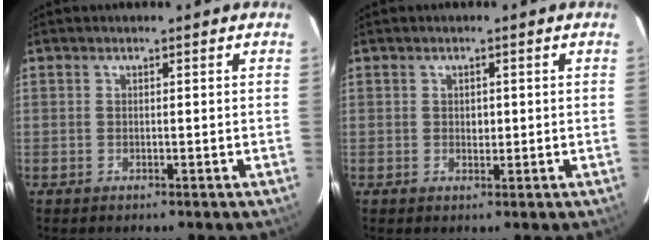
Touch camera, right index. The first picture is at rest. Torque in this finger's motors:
{"motor_torque": [0.21, 0.04, 0.11, 0.01]}